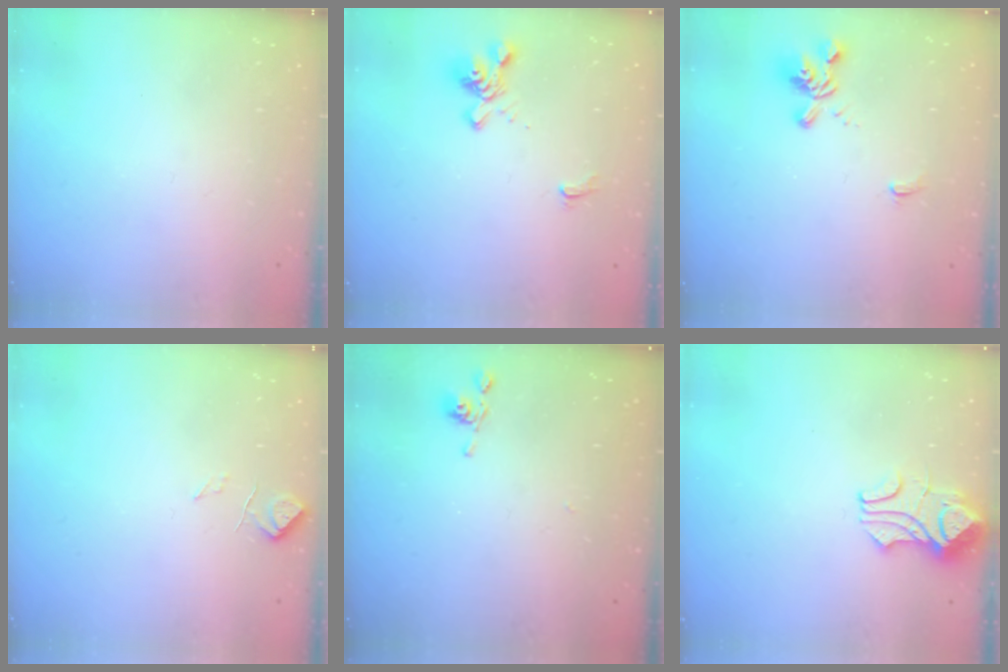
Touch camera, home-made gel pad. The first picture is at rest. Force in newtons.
{"total": 1.7, "press": 1.1, "slide": 1.3}
{"total": 2.0, "press": 1.6, "slide": 1.2}
{"total": 4.6, "press": 4.5, "slide": 0.9}
{"total": 5.5, "press": 5.5, "slide": 0.2}
{"total": 3.3, "press": 3.2, "slide": 1.0}